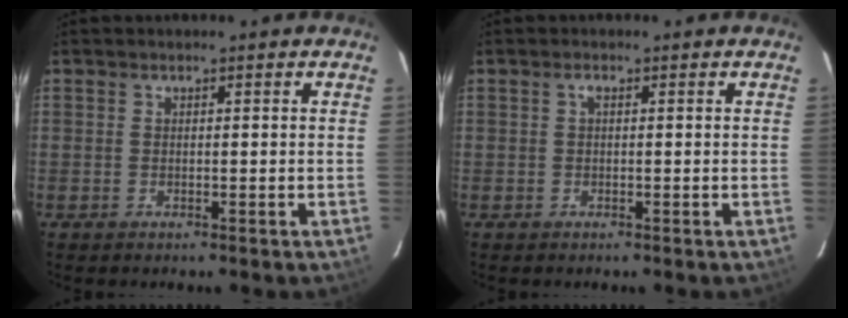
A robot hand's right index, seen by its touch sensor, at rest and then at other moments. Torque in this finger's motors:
{"motor_torque": [0.16, -0.04, 0.10, 0.02]}